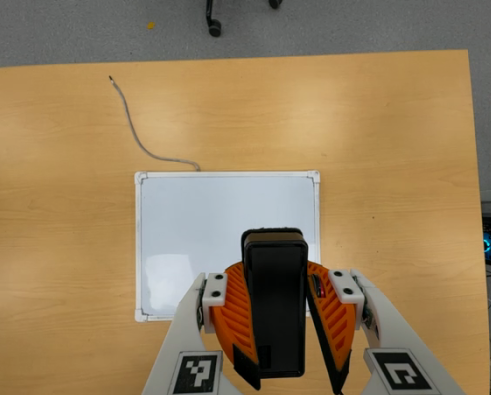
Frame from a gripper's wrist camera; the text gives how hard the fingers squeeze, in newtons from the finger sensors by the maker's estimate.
{"total": 12.5, "left": 11.7, "right": 13.2}